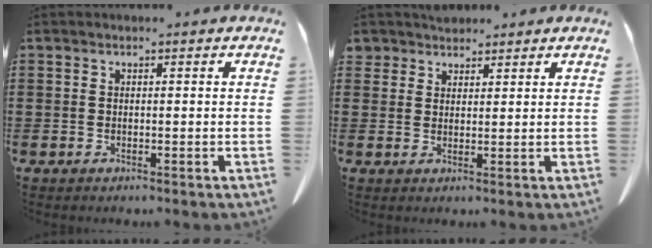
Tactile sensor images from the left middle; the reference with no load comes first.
{"total": 2.8, "force": [2.5, 1.3, -0.1], "torque": [-0.008, 0.004, 0.048]}